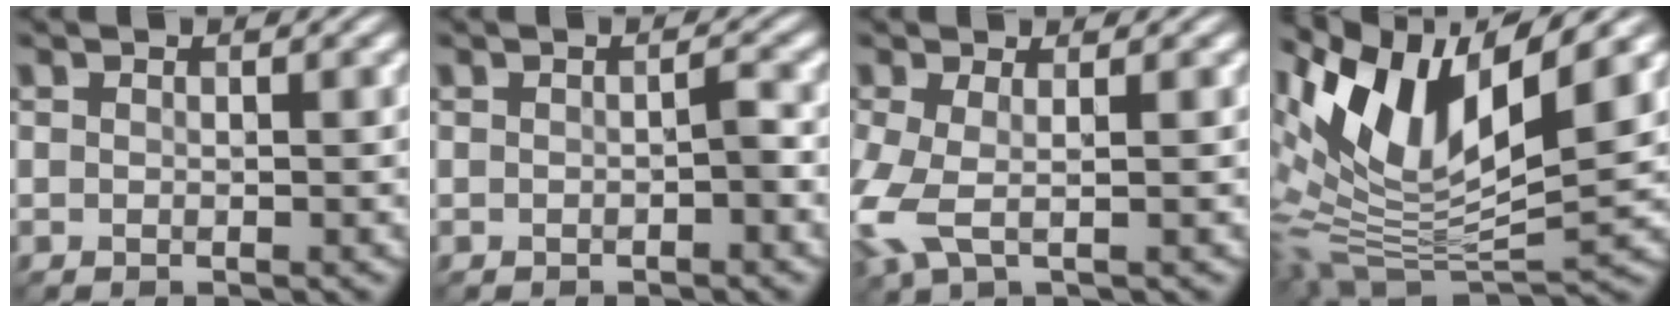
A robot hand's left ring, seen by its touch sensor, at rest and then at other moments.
{"total": 1.0, "force": [-0.3, 0.2, 0.9], "torque": [-0.013, 0.004, -0.003]}
{"total": 3.9, "force": [-0.4, 1.5, 3.5], "torque": [-0.100, -0.007, -0.012]}
{"total": 11.7, "force": [4.1, 5.2, 9.7], "torque": [-0.200, -0.002, 0.076]}